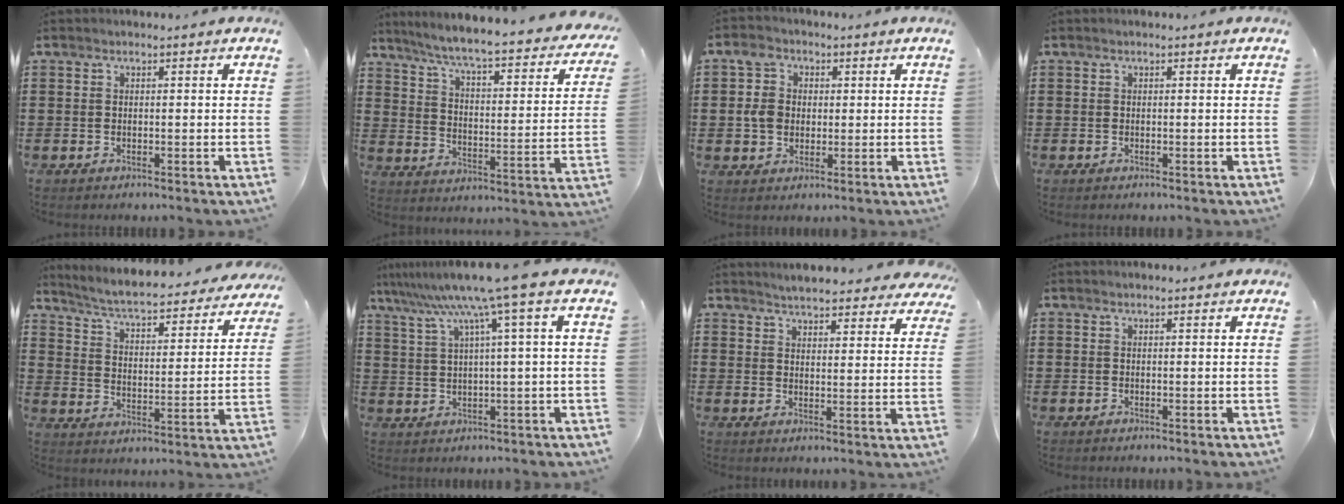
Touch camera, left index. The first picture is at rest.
{"total": 5.8, "force": [4.8, -0.4, 3.1], "torque": [-0.082, -0.045, 0.073]}
{"total": 5.5, "force": [0.8, 4.8, 2.7], "torque": [-0.073, 0.012, 0.011]}
{"total": 0.0}
{"total": 5.2, "force": [4.7, 0.0, 2.1], "torque": [-0.064, -0.037, 0.073]}
{"total": 9.2, "force": [5.0, -1.5, 7.5], "torque": [-0.165, -0.028, 0.078]}
{"total": 4.7, "force": [4.6, 0.2, 0.7], "torque": [-0.032, -0.017, 0.085]}
{"total": 0.0}